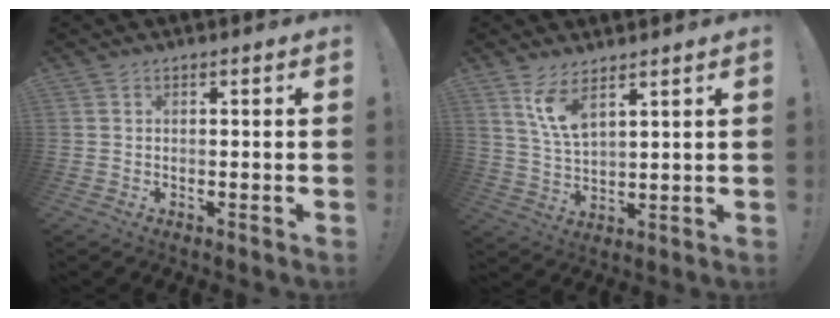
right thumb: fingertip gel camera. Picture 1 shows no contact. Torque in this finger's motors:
{"motor_torque": [0.84, 0.97, -0.05, 0.47, 0.05]}